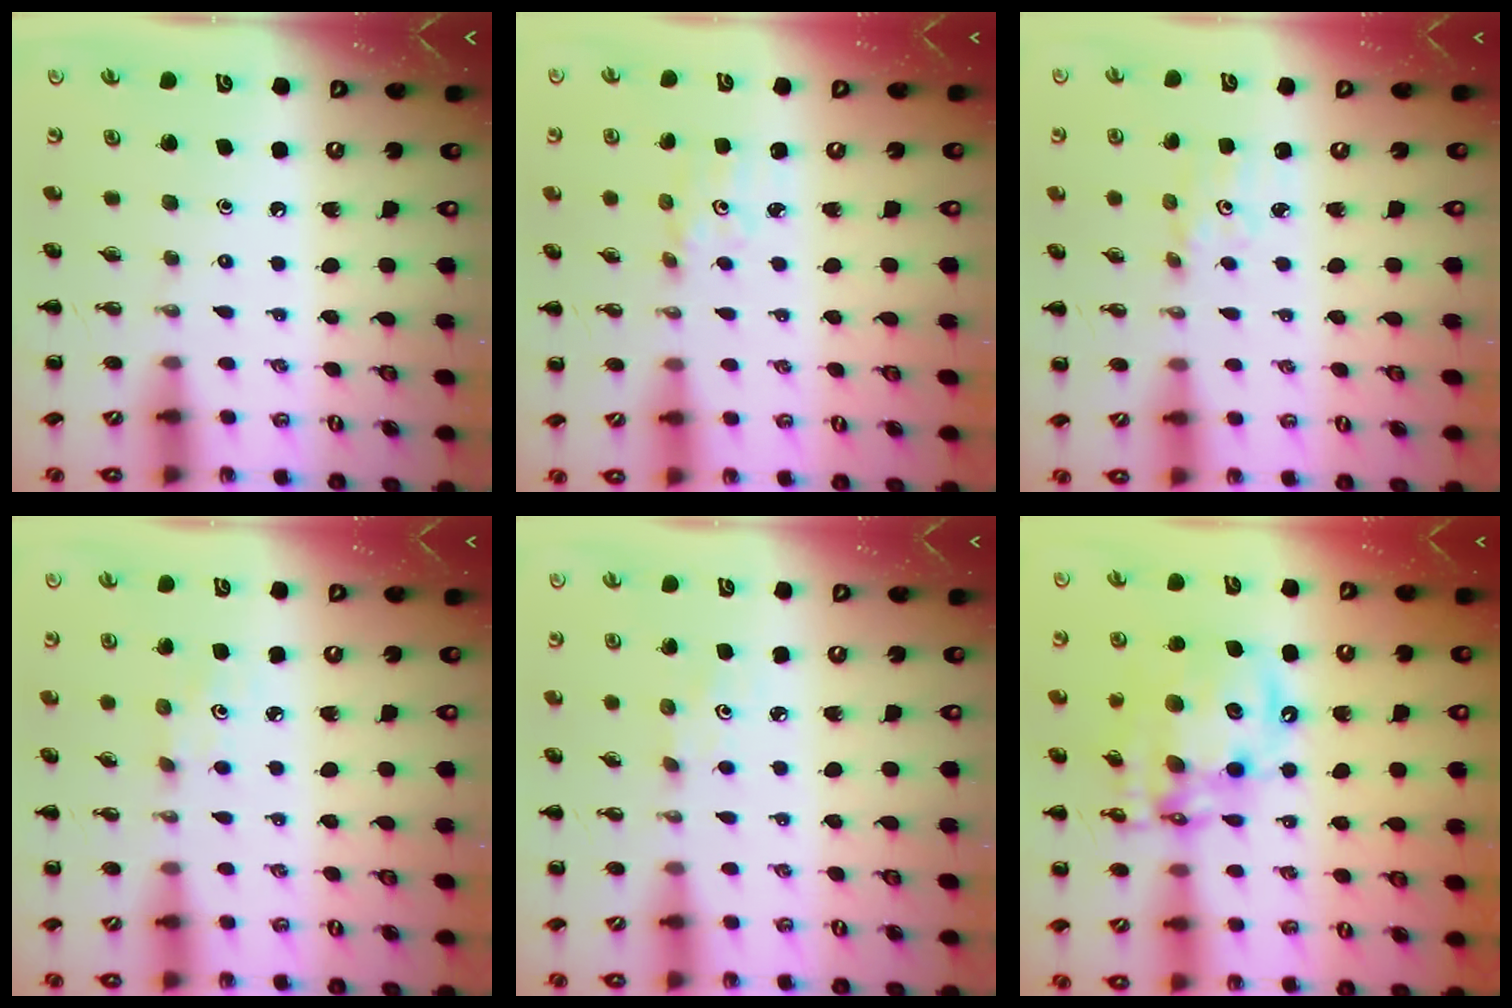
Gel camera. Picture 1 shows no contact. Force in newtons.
{"total": 2.1, "press": 2.0, "slide": 0.6}
{"total": 2.1, "press": 2.0, "slide": 0.6}
{"total": 2.2, "press": 2.1, "slide": 0.7}
{"total": 1.4, "press": 1.3, "slide": 0.4}
{"total": 16.0, "press": 15.5, "slide": 4.0}